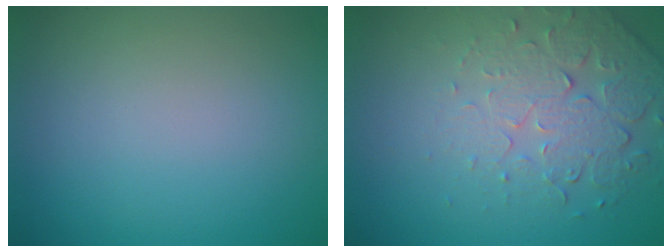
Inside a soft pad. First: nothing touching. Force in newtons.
{"total": 5.0, "press": 3.4, "slide": 3.7}